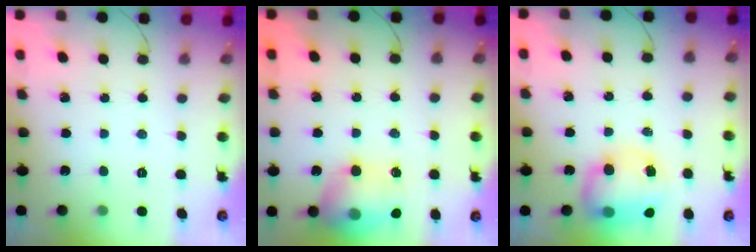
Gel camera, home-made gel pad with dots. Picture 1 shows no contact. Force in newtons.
{"total": 16.7, "press": 16.7, "slide": 1.2}
{"total": 9.9, "press": 9.5, "slide": 2.7}